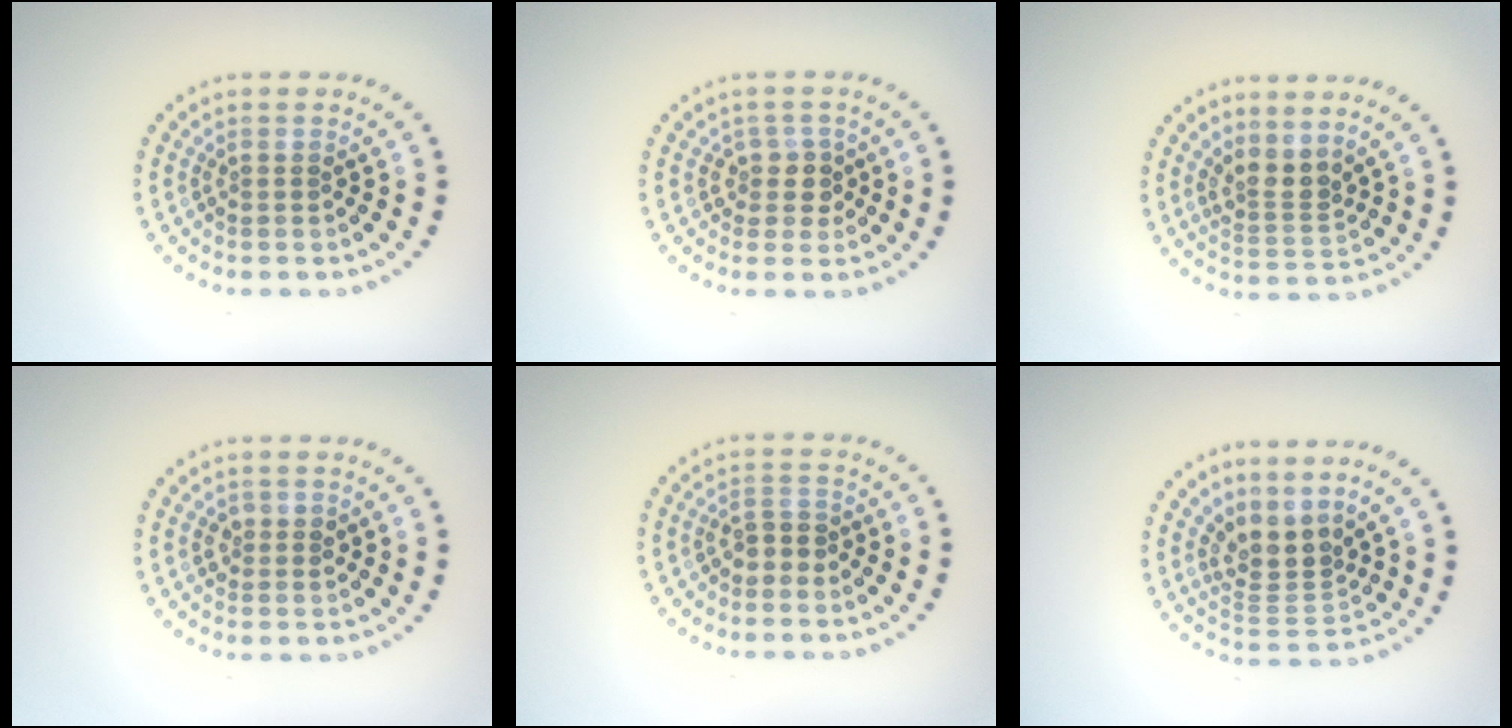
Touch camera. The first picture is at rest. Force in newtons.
{"total": 2.0, "press": 1.6, "slide": 1.3}
{"total": 2.6, "press": 1.9, "slide": 1.7}
{"total": 1.3, "press": 1.3, "slide": 0.2}
{"total": 1.9, "press": 1.7, "slide": 0.7}
{"total": 3.3, "press": 2.4, "slide": 2.2}